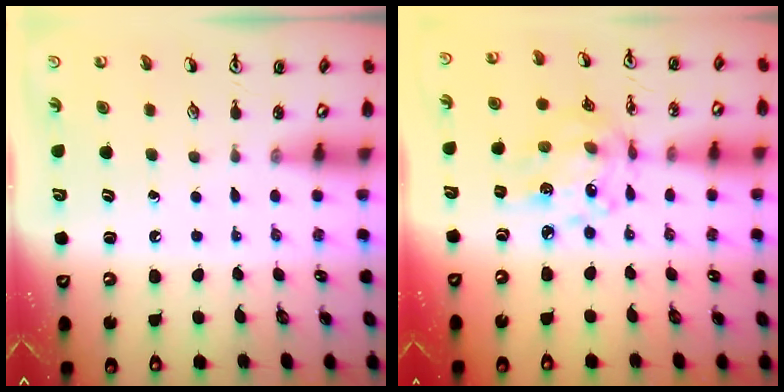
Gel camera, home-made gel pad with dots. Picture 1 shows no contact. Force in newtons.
{"total": 12.9, "press": 12.4, "slide": 3.4}